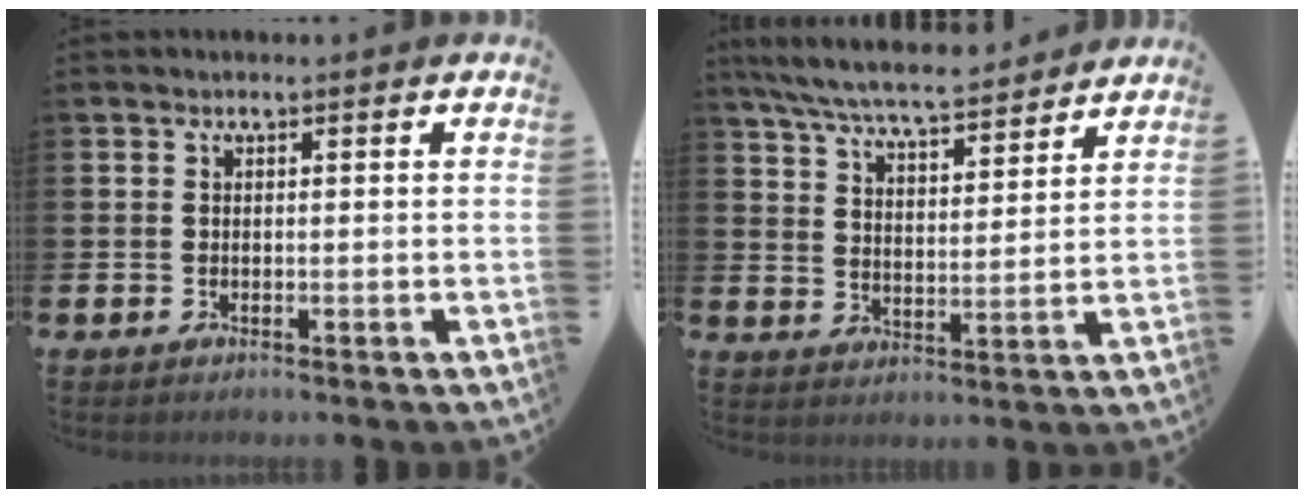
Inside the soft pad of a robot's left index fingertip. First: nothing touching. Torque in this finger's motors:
{"motor_torque": [0.91, -1.23, 1.05, 0.21]}